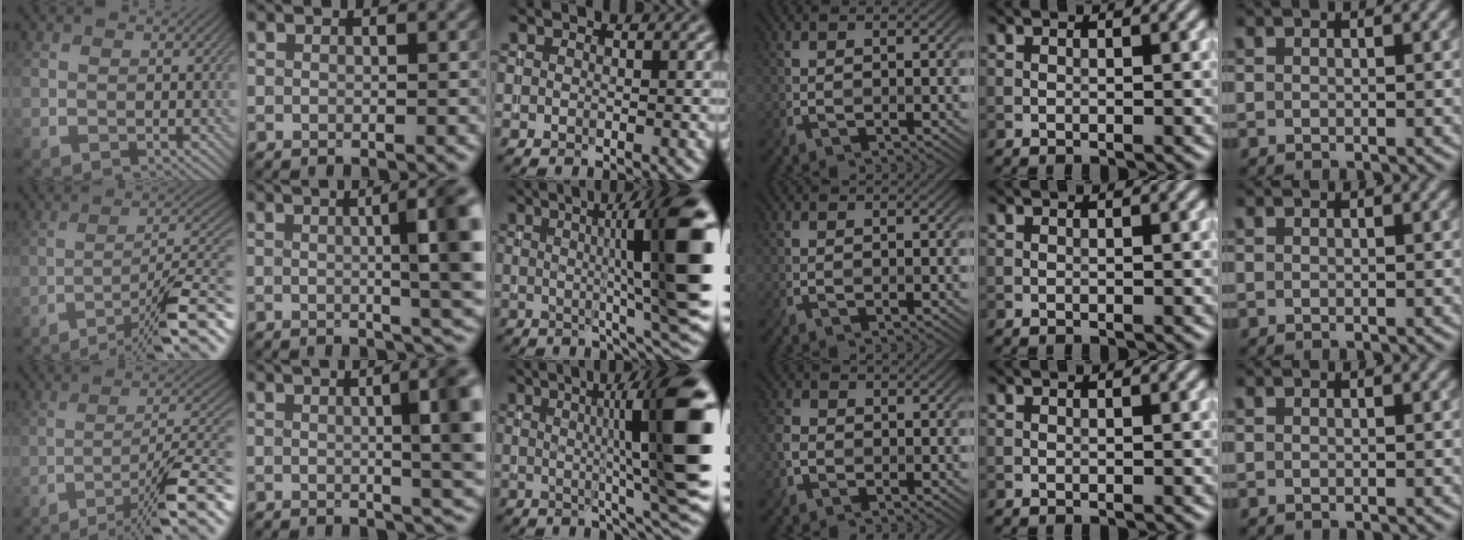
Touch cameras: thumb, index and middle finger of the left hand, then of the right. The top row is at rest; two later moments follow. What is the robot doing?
{"motion": "insert", "object": "backpack"}